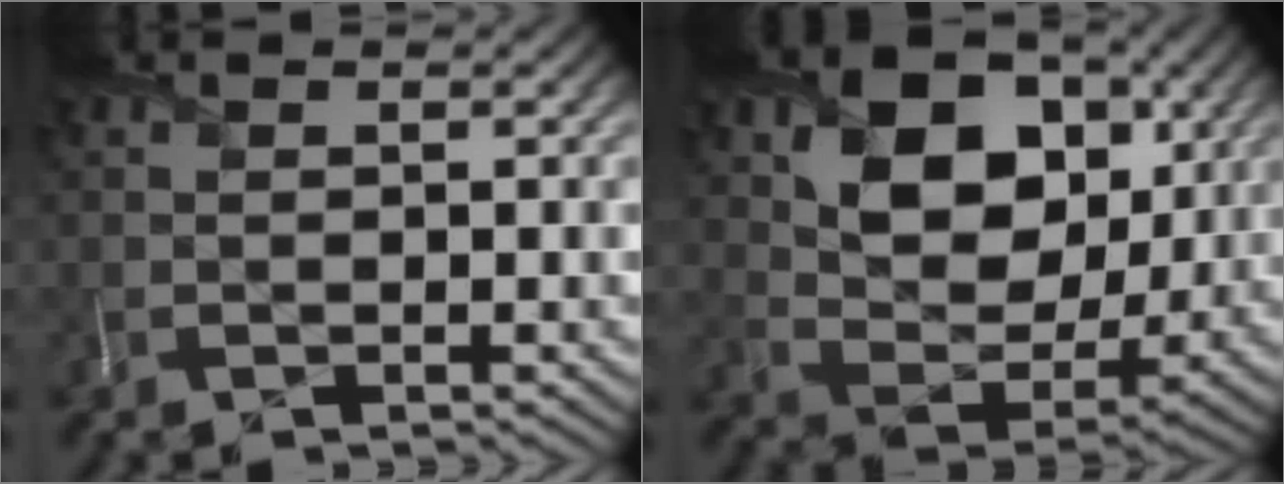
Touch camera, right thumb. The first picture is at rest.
{"total": 11.6, "force": [4.3, 8.1, 7.2], "torque": [-0.144, -0.003, 0.067]}